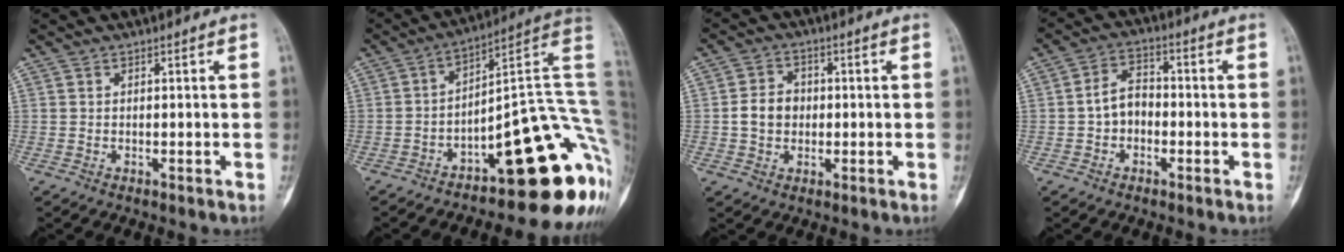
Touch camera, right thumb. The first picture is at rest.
{"total": 24.2, "force": [-8.7, 8.1, 21.1], "torque": [-0.171, 0.098, -0.111]}
{"total": 5.7, "force": [-0.3, 4.7, 3.2], "torque": [-0.044, 0.013, -0.010]}
{"total": 5.9, "force": [-1.2, 4.4, 3.7], "torque": [-0.046, 0.026, -0.033]}